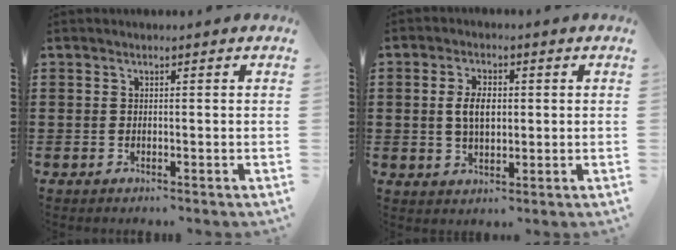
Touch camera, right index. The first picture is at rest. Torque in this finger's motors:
{"motor_torque": [0.05, 0.00, 0.45, 0.08]}